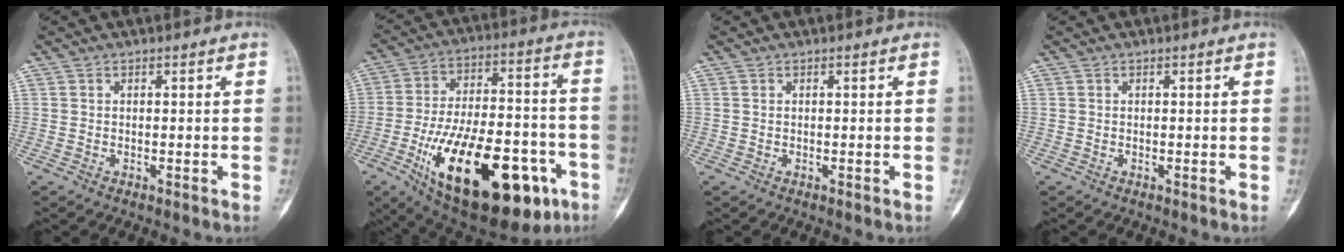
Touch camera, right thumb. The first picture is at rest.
{"total": 31.2, "force": [-12.7, 13.9, 25.0], "torque": [-0.381, 0.034, -0.182]}
{"total": 0.0}
{"total": 0.0}